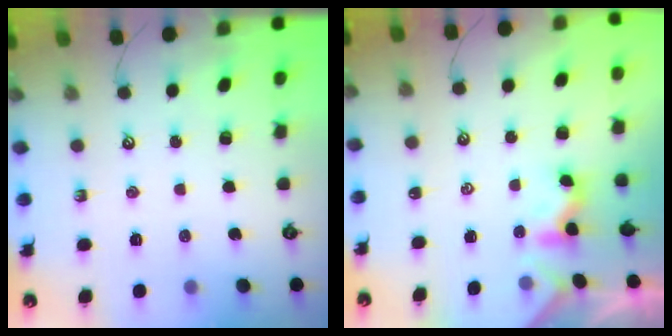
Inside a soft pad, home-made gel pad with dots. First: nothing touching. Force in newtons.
{"total": 1.6, "press": 1.5, "slide": 0.5}